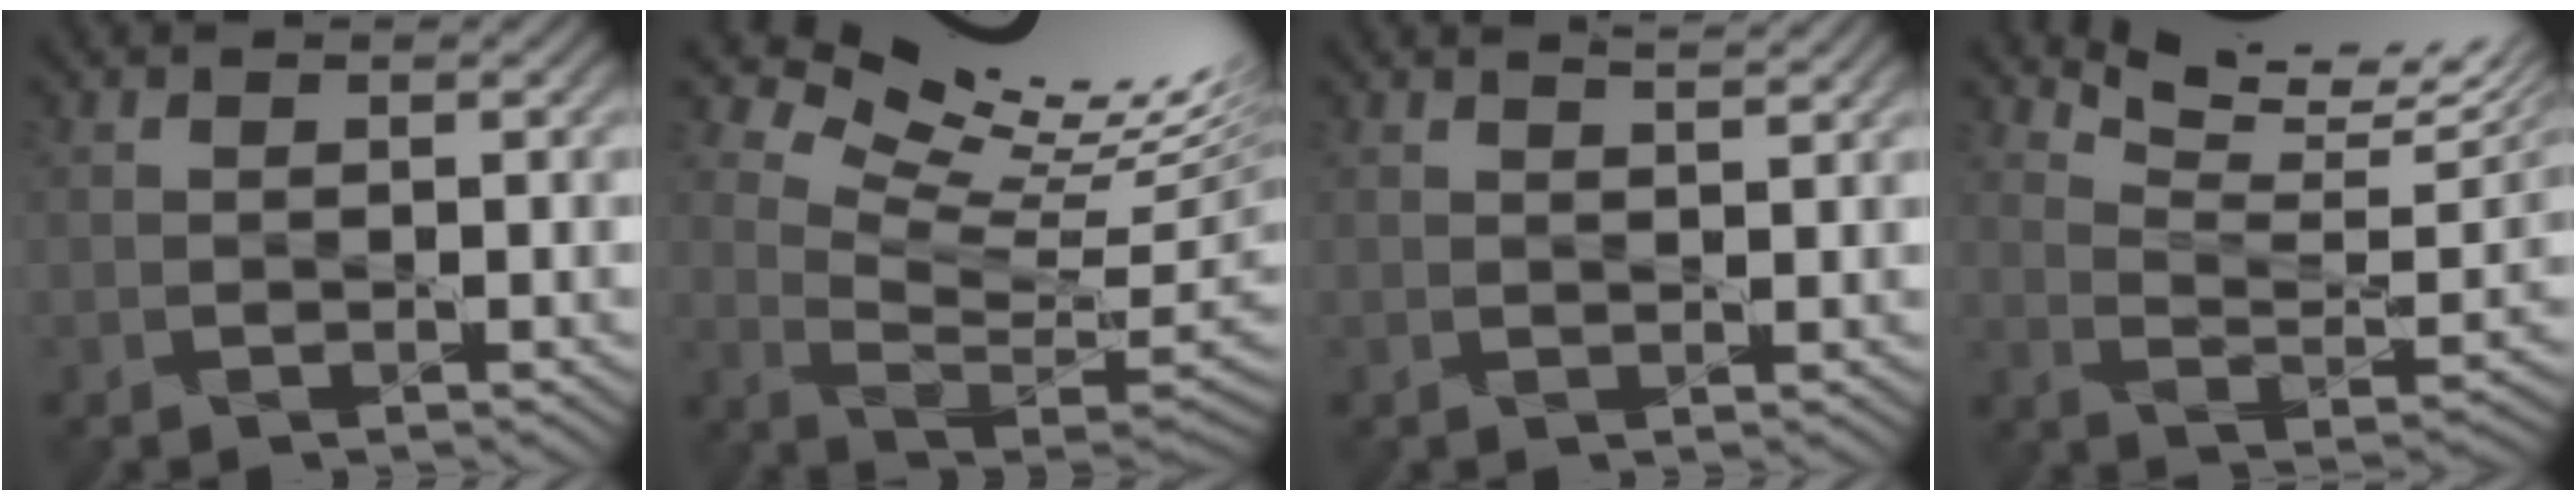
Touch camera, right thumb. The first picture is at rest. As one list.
[{"total": 15.4, "force": [11.0, 4.0, 10.1], "torque": [-0.188, 0.009, 0.161]}, {"total": 1.8, "force": [1.7, -0.2, 0.4], "torque": [-0.012, -0.007, 0.020]}, {"total": 11.7, "force": [9.6, 2.3, 6.3], "torque": [-0.123, 0.000, 0.151]}]